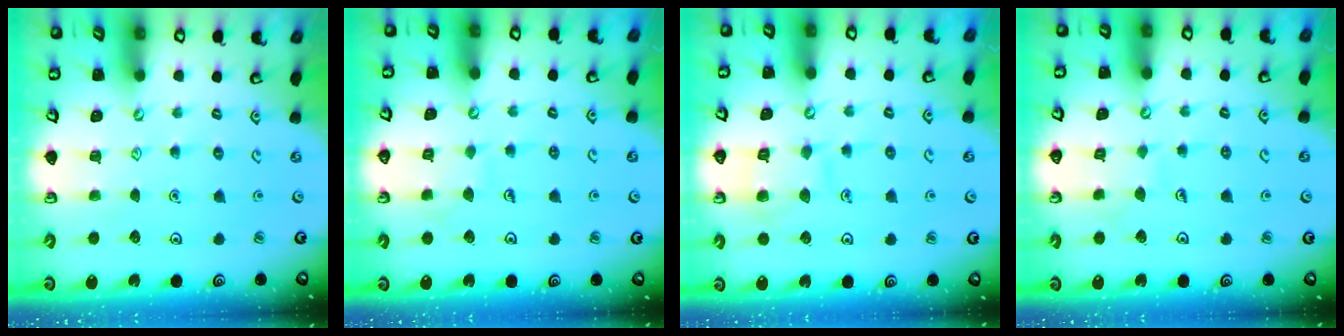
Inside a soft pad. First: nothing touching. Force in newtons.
{"total": 5.4, "press": 5.4, "slide": 0.5}
{"total": 9.0, "press": 9.0, "slide": 0.8}
{"total": 5.0, "press": 4.9, "slide": 0.4}